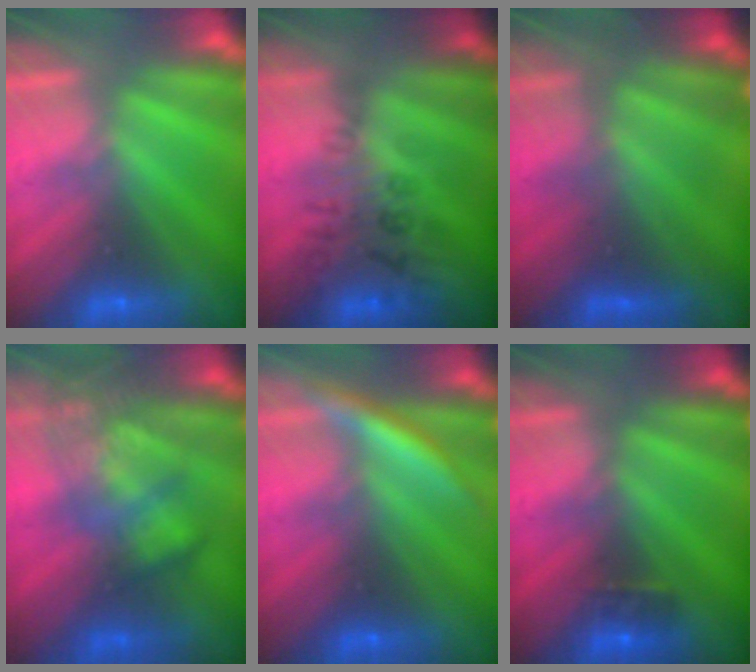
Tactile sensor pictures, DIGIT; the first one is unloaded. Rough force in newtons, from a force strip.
{"total": 2.9}
{"total": 4.6}
{"total": 3.9}
{"total": 3.4}
{"total": 3.4}